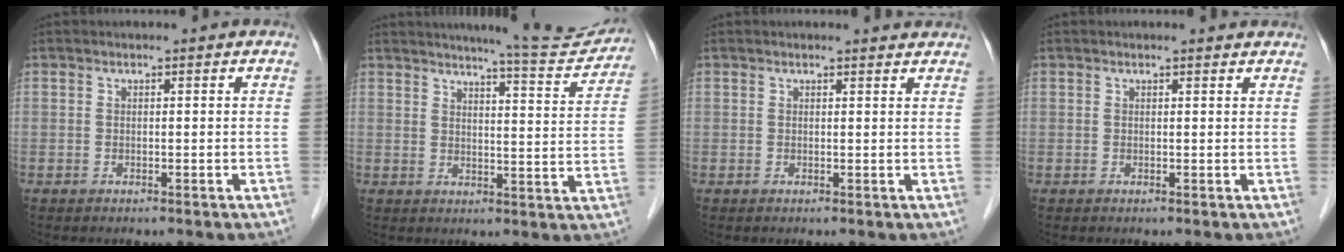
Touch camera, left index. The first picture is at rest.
{"total": 10.8, "force": [10.4, 0.0, 3.0], "torque": [-0.038, -0.025, 0.124]}
{"total": 1.9, "force": [1.9, 0.2, 0.2], "torque": [-0.010, -0.003, 0.015]}
{"total": 1.4, "force": [1.4, 0.2, 0.2], "torque": [-0.013, 0.002, 0.012]}